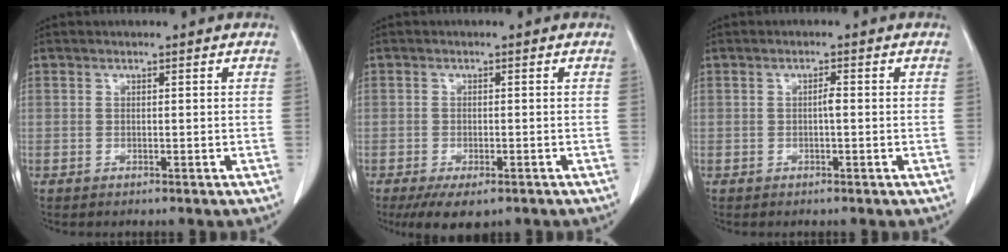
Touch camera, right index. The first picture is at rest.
{"total": 4.8, "force": [-3.2, 2.2, 2.9], "torque": [-0.045, -0.008, -0.045]}
{"total": 1.1, "force": [-0.1, 0.2, 1.1], "torque": [-0.019, 0.002, -0.002]}